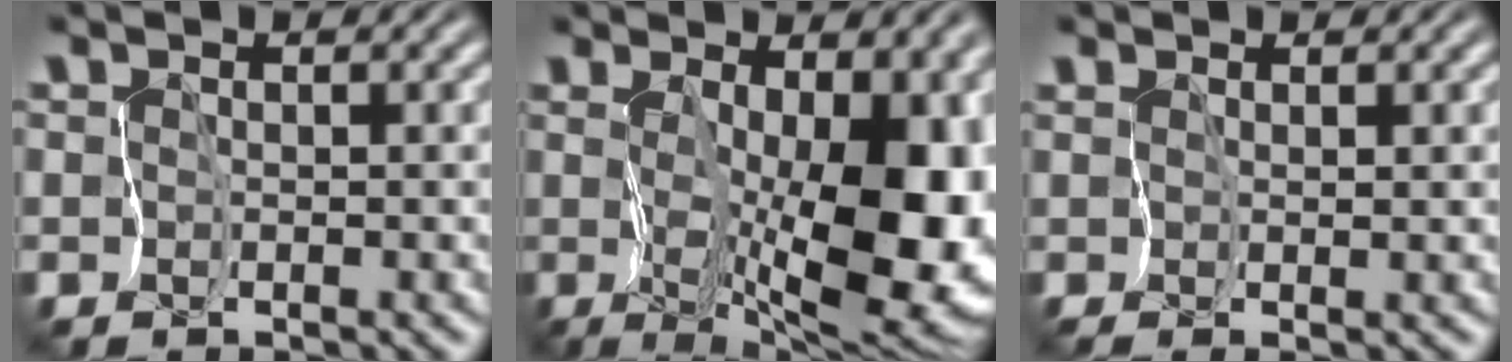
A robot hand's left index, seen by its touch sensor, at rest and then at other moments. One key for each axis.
{"total": 11.5, "fx": -0.4, "fy": 4.0, "fz": 10.7, "tx": -0.161, "ty": -0.014, "tz": 0.000}
{"total": 1.0, "fx": 0.3, "fy": -0.9, "fz": -0.1, "tx": -0.011, "ty": 0.001, "tz": 0.004}